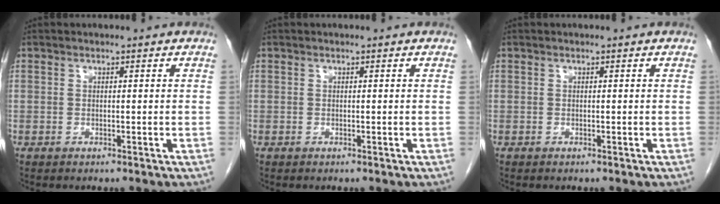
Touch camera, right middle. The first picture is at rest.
{"total": 0.0}
{"total": 0.0}